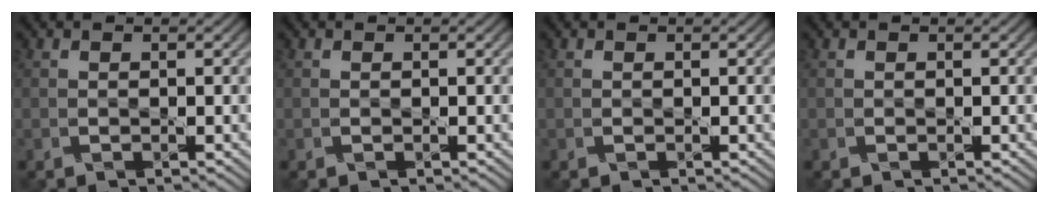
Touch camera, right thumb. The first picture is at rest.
{"total": 0.0}
{"total": 0.0}
{"total": 0.0}